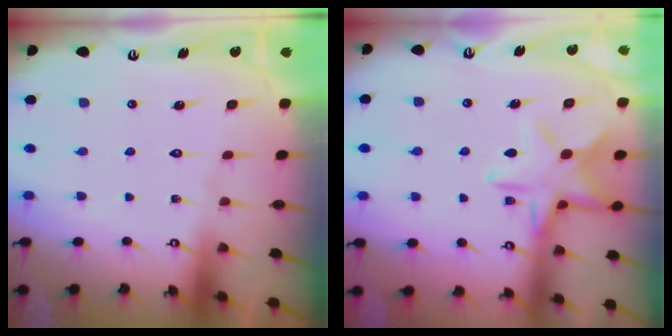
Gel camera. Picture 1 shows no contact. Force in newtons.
{"total": 13.1, "press": 13.1, "slide": 0.8}